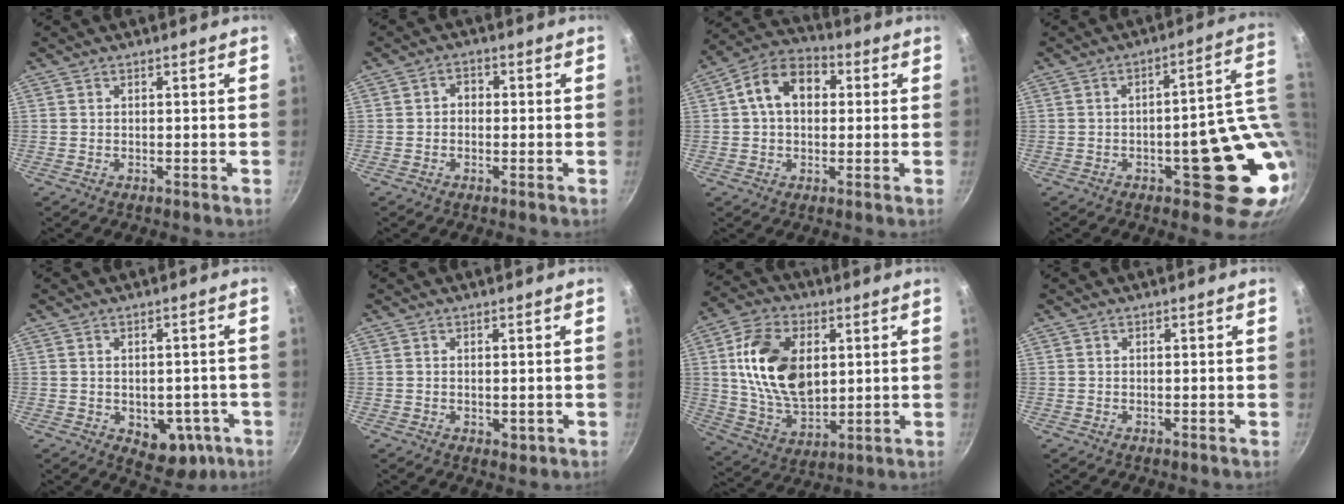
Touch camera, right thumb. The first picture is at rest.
{"total": 2.4, "force": [-0.4, 2.0, 1.3], "torque": [-0.008, 0.011, -0.011]}
{"total": 11.1, "force": [1.9, 7.9, 7.5], "torque": [-0.093, 0.029, 0.010]}
{"total": 16.0, "force": [-0.6, 5.9, 14.9], "torque": [-0.146, 0.004, 0.000]}
{"total": 9.2, "force": [-2.7, 6.2, 6.2], "torque": [-0.040, 0.003, -0.021]}
{"total": 1.6, "force": [0.0, 1.0, 1.3], "torque": [-0.015, -0.005, 0.000]}
{"total": 17.9, "force": [3.4, 11.4, 13.3], "torque": [-0.220, -0.009, 0.066]}
{"total": 0.0}